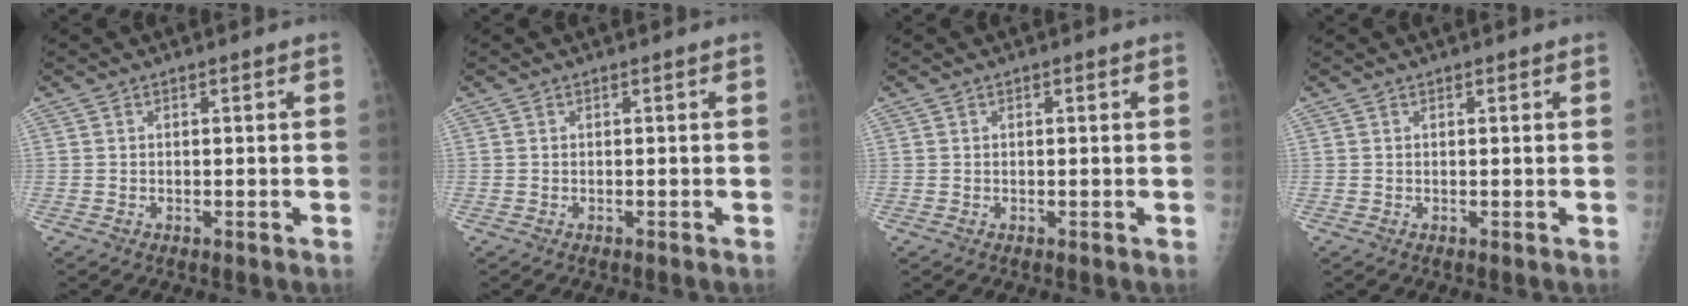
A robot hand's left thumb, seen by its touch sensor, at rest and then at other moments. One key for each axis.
{"total": 0.0}
{"total": 0.7, "fx": 0.3, "fy": 0.4, "fz": 0.5, "tx": -0.003, "ty": 0.000, "tz": 0.003}
{"total": 0.6, "fx": 0.4, "fy": 0.3, "fz": 0.2, "tx": -0.001, "ty": -0.002, "tz": 0.004}